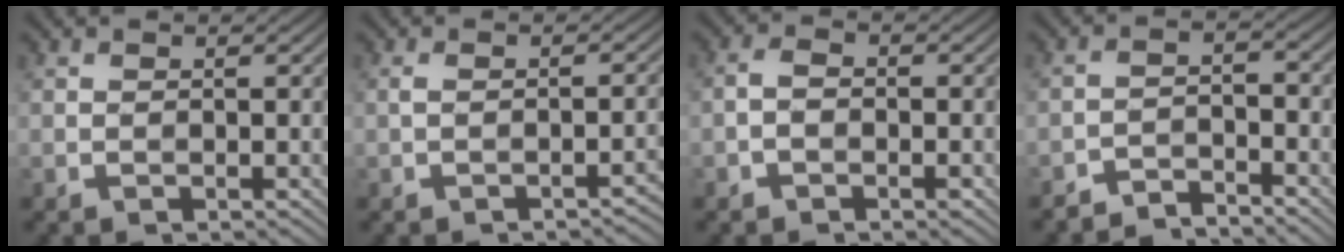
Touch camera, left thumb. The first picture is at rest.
{"total": 2.9, "force": [-1.6, 0.8, 2.3], "torque": [-0.037, 0.004, -0.027]}
{"total": 2.3, "force": [-1.0, 1.5, 1.5], "torque": [-0.018, 0.007, -0.027]}
{"total": 4.1, "force": [-3.9, 0.8, 1.0], "torque": [-0.015, 0.006, -0.078]}